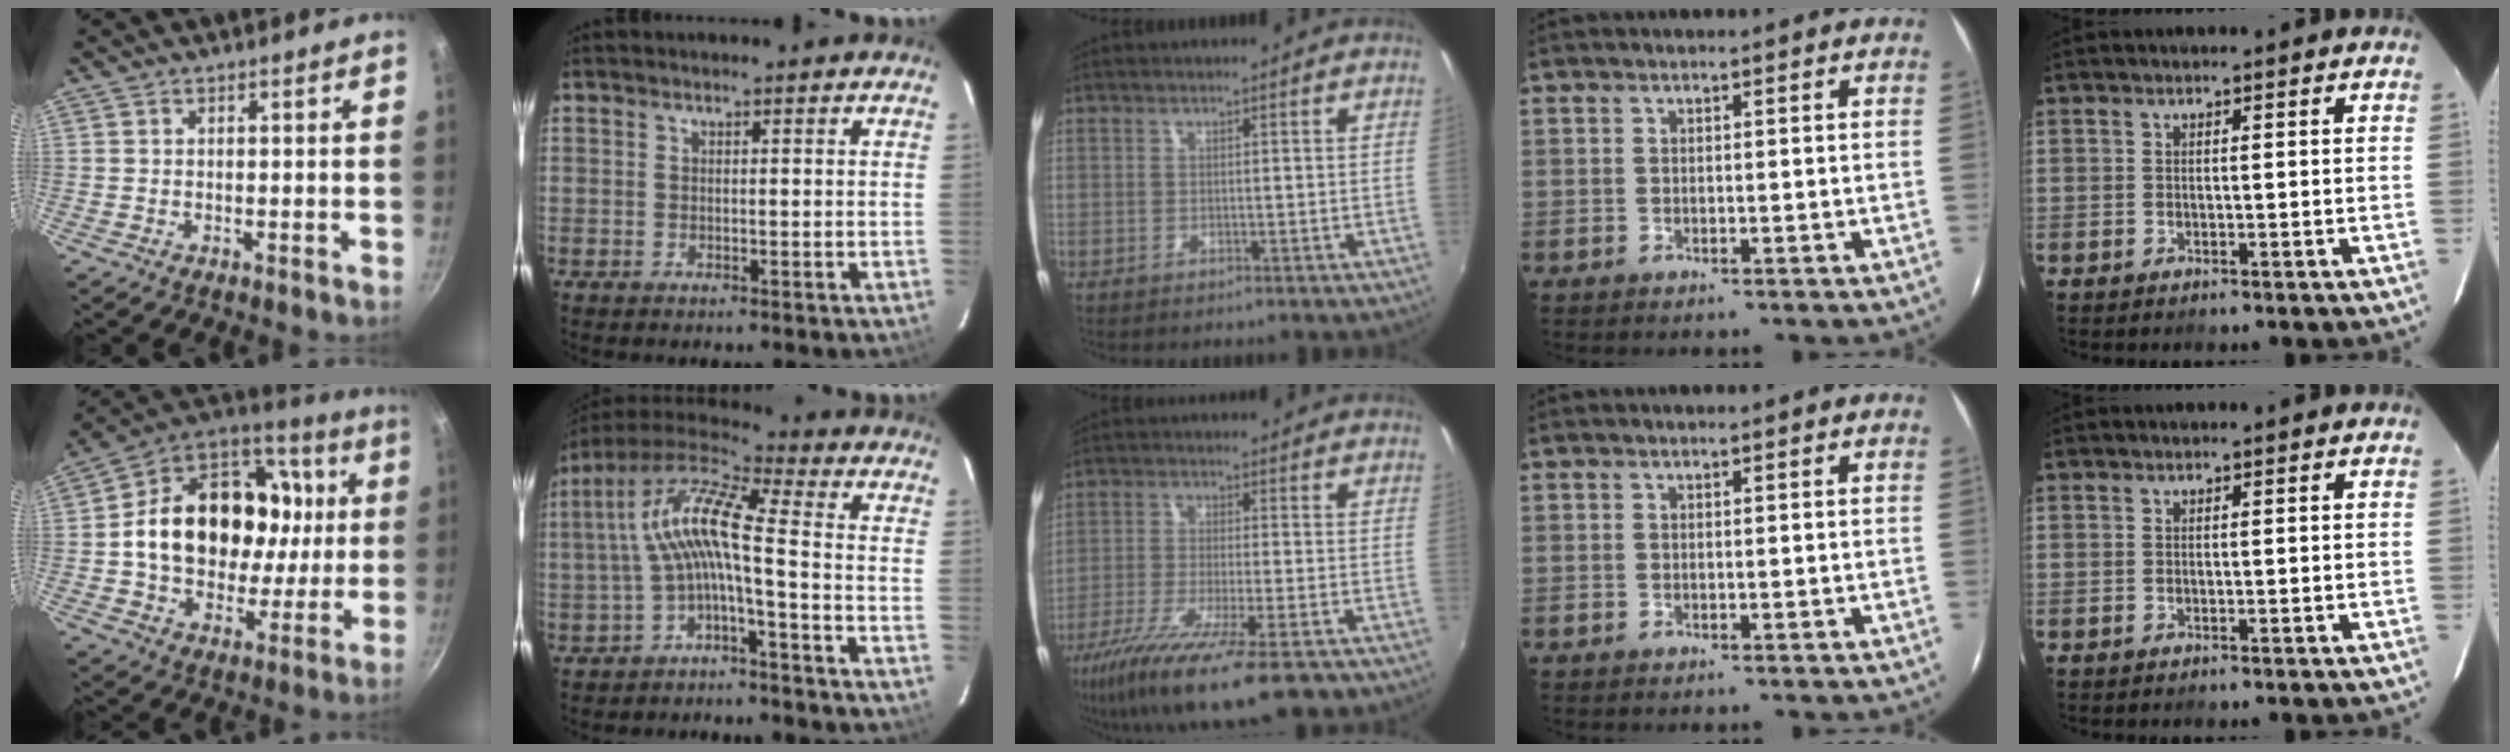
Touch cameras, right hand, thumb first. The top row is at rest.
{"thumb": {"total": 26.1, "force": [1.7, 19.9, 16.8], "torque": [-0.259, 0.036, 0.029]}, "index": {"total": 11.9, "force": [-1.8, 1.8, 11.6], "torque": [-0.235, 0.021, -0.037]}, "middle": {"total": 17.4, "force": [-11.8, 3.5, 12.4], "torque": [-0.240, -0.064, -0.201]}}